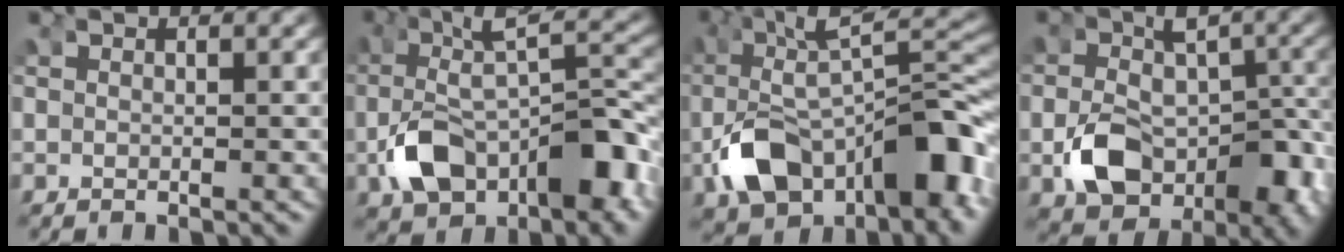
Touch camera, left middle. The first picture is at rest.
{"total": 7.6, "force": [-2.7, 3.9, 6.0], "torque": [-0.111, -0.001, -0.042]}
{"total": 10.1, "force": [-3.3, 5.3, 7.9], "torque": [-0.145, -0.005, -0.048]}
{"total": 9.2, "force": [-3.4, 5.8, 6.2], "torque": [-0.116, -0.037, -0.044]}